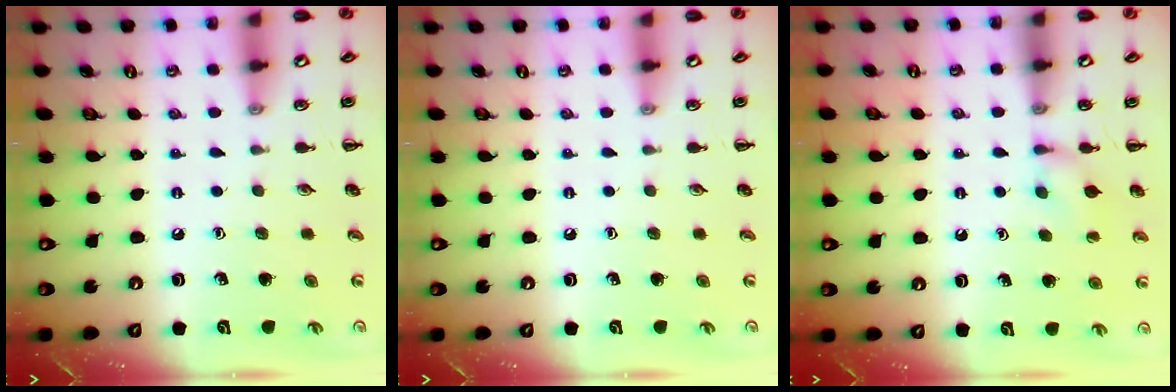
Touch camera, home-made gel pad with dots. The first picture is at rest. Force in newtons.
{"total": 0.0}
{"total": 6.4, "press": 6.2, "slide": 1.6}